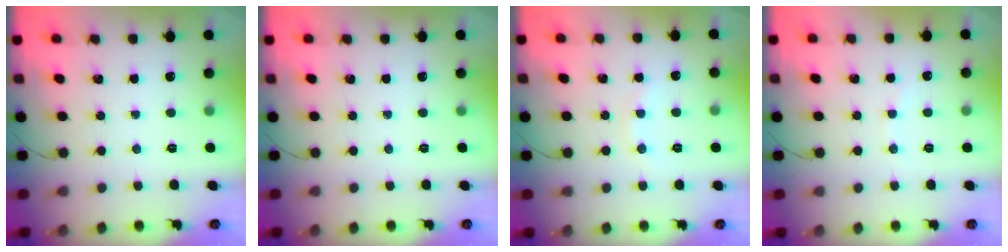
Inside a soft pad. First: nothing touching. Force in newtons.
{"total": 0.0}
{"total": 5.7, "press": 5.5, "slide": 1.5}
{"total": 3.2, "press": 3.1, "slide": 0.9}